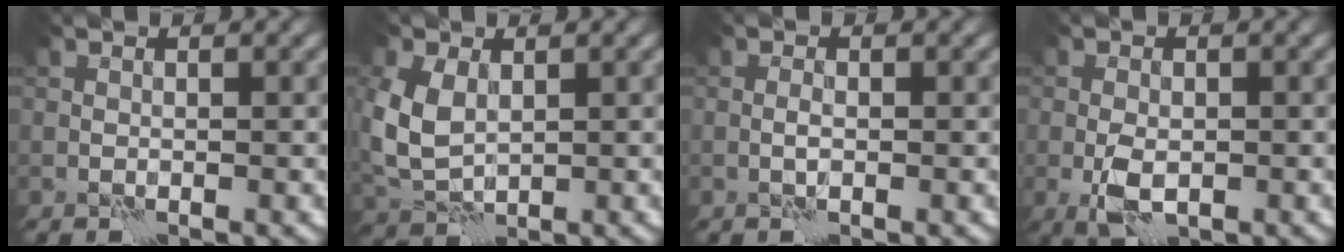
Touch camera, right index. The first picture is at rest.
{"total": 5.0, "force": [0.9, 3.4, 3.5], "torque": [-0.095, 0.004, 0.021]}
{"total": 0.8, "force": [-0.1, 0.2, 0.7], "torque": [-0.016, 0.003, -0.004]}
{"total": 3.3, "force": [-1.0, 1.7, 2.6], "torque": [-0.051, -0.005, -0.018]}